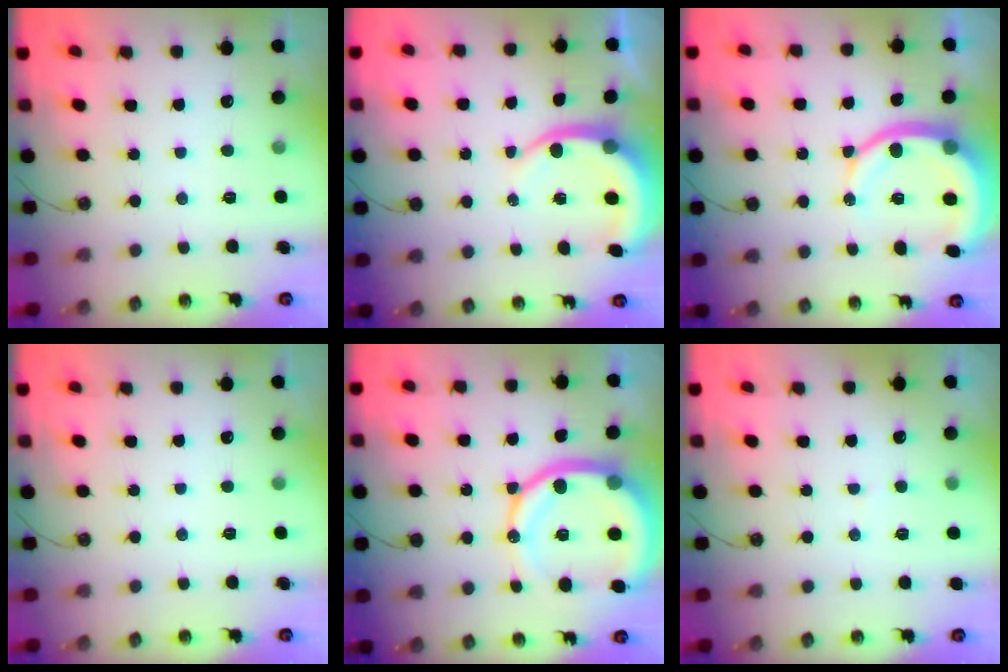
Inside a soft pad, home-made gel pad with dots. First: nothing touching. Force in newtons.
{"total": 6.9, "press": 6.9, "slide": 0.8}
{"total": 11.0, "press": 11.0, "slide": 1.0}
{"total": 0.0}
{"total": 18.9, "press": 18.8, "slide": 2.1}
{"total": 2.6, "press": 2.4, "slide": 0.9}